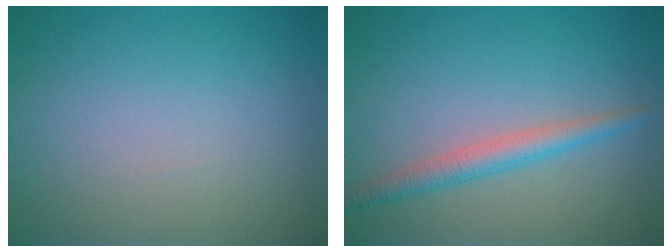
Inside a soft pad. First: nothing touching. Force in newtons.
{"total": 2.6, "press": 2.6, "slide": 0.0}